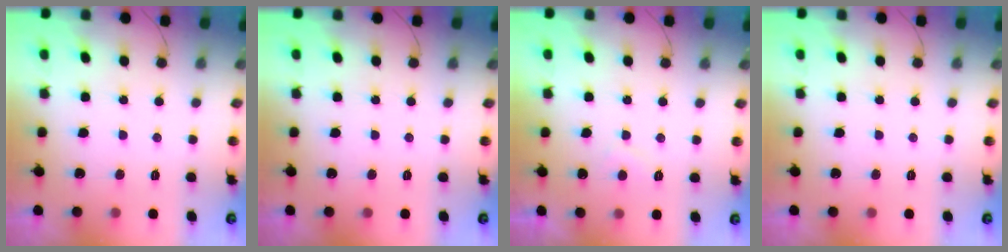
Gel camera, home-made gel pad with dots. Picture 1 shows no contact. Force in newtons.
{"total": 0.0}
{"total": 1.1, "press": 0.9, "slide": 0.6}
{"total": 0.0}